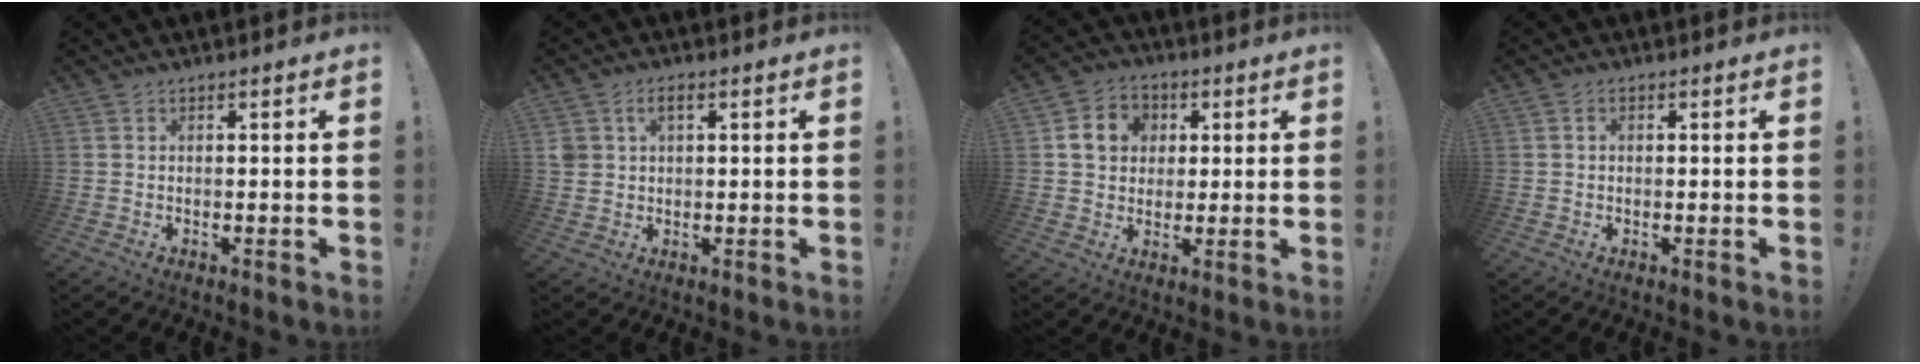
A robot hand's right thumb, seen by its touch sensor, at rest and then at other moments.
{"total": 4.0, "force": [1.4, 2.8, 2.4], "torque": [-0.040, 0.003, 0.025]}
{"total": 9.7, "force": [2.4, 8.6, 3.9], "torque": [-0.064, 0.003, 0.051]}
{"total": 1.1, "force": [0.1, 0.7, 0.8], "torque": [-0.022, 0.006, 0.002]}